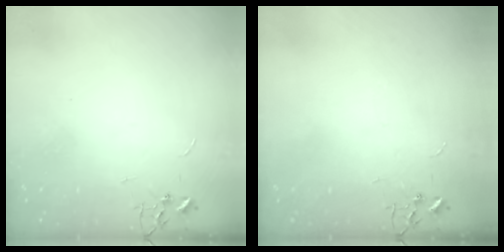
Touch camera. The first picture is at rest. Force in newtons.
{"total": 0.0}